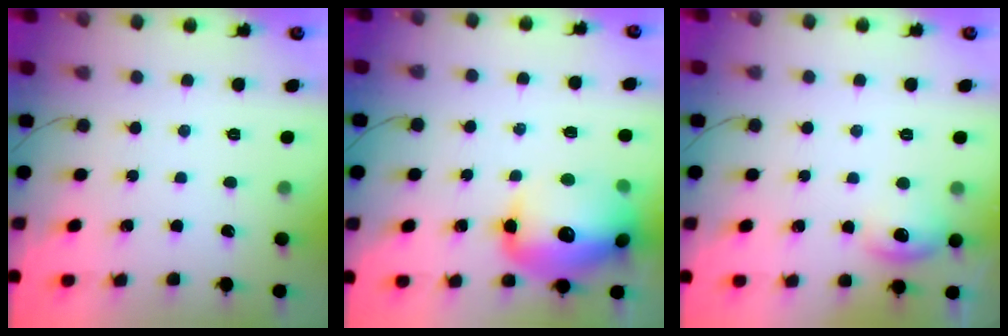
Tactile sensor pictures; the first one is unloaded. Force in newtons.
{"total": 19.5, "press": 19.2, "slide": 3.2}
{"total": 7.4, "press": 7.3, "slide": 1.6}